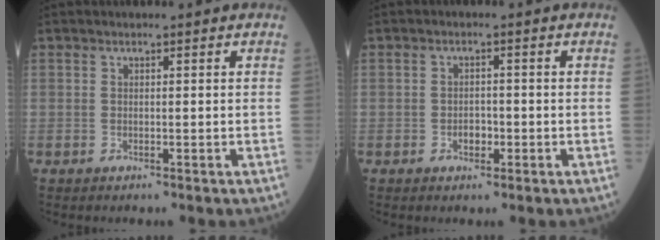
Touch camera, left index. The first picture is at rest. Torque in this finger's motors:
{"motor_torque": [0.03, 0.02, 0.00, 0.00]}